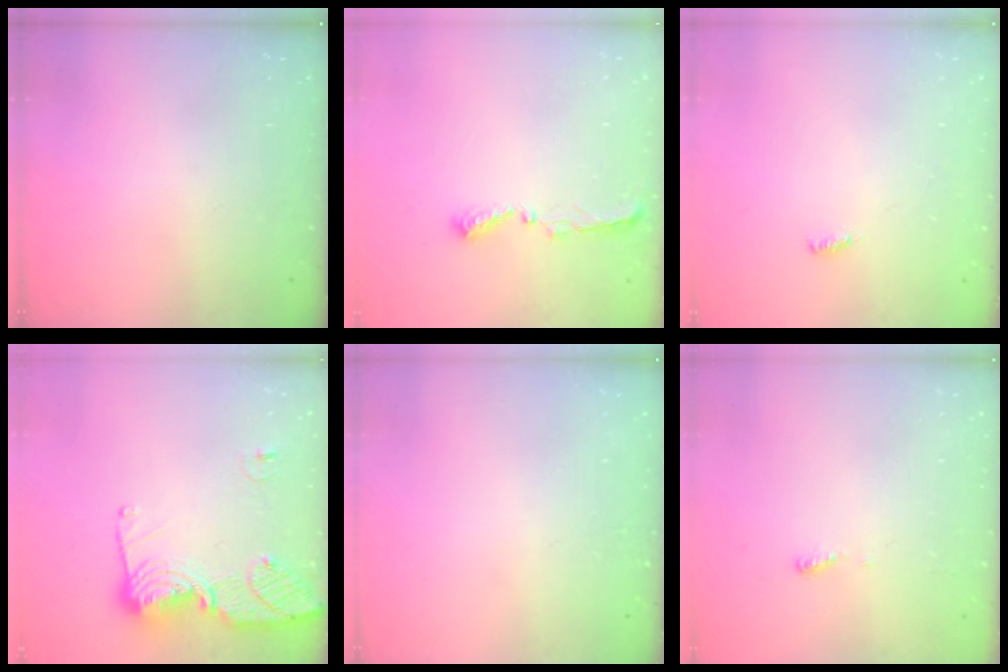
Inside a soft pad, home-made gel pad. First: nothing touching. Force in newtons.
{"total": 5.5, "press": 5.5, "slide": 0.5}
{"total": 3.7, "press": 3.3, "slide": 1.7}
{"total": 14.0, "press": 13.9, "slide": 1.4}
{"total": 0.0}
{"total": 3.7, "press": 3.7, "slide": 0.4}